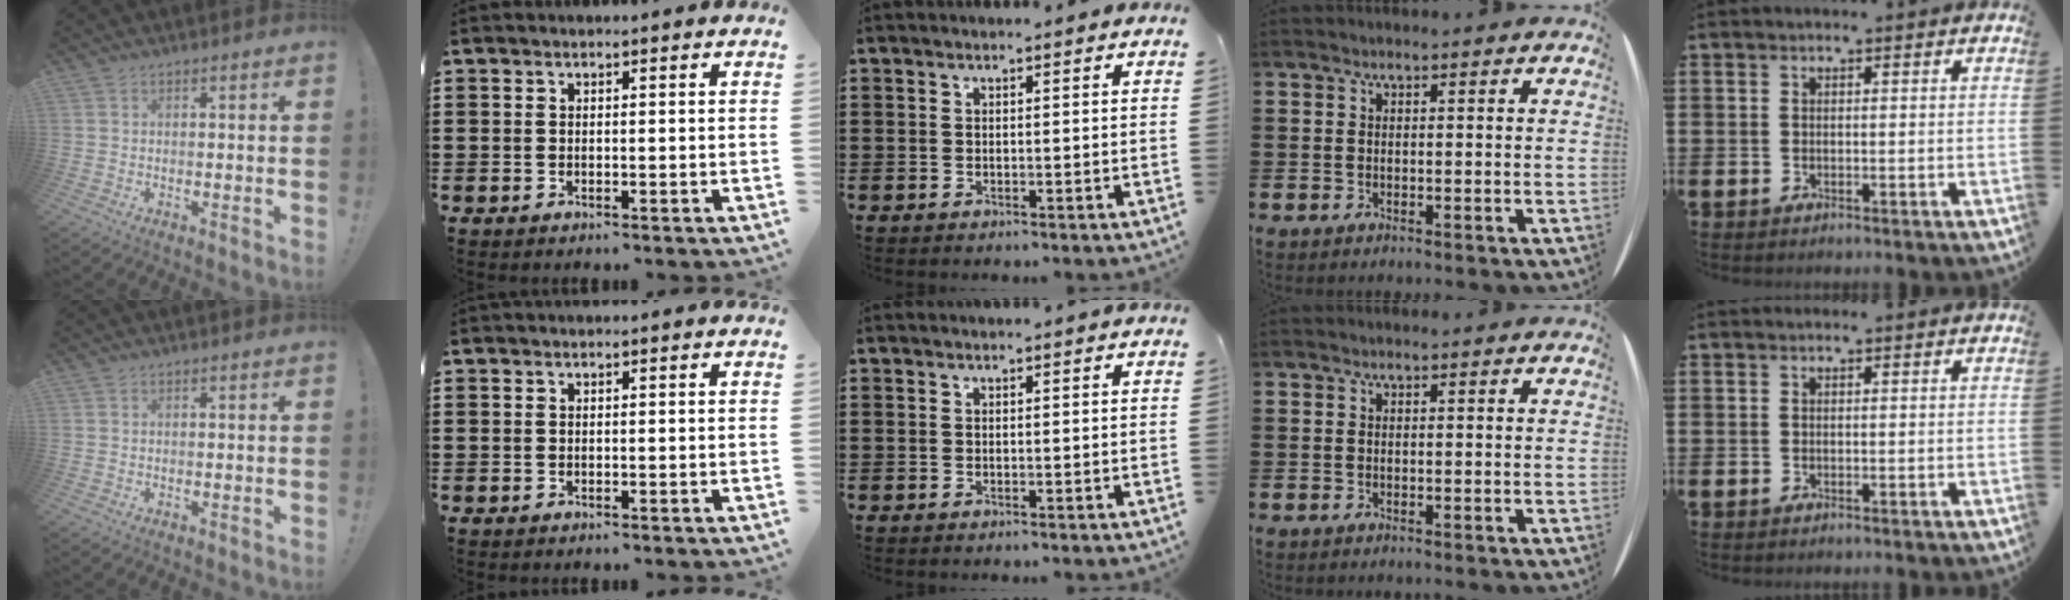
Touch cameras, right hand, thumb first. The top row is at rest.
{}